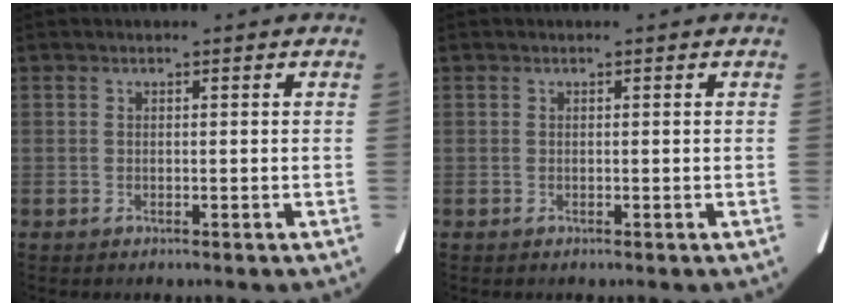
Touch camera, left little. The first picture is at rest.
{"total": 0.0}